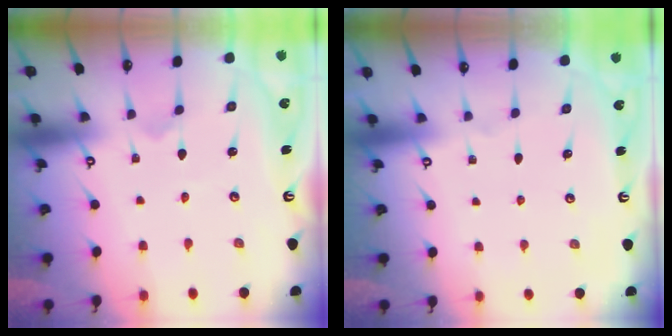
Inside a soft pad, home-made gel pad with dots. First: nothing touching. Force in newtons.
{"total": 0.0}